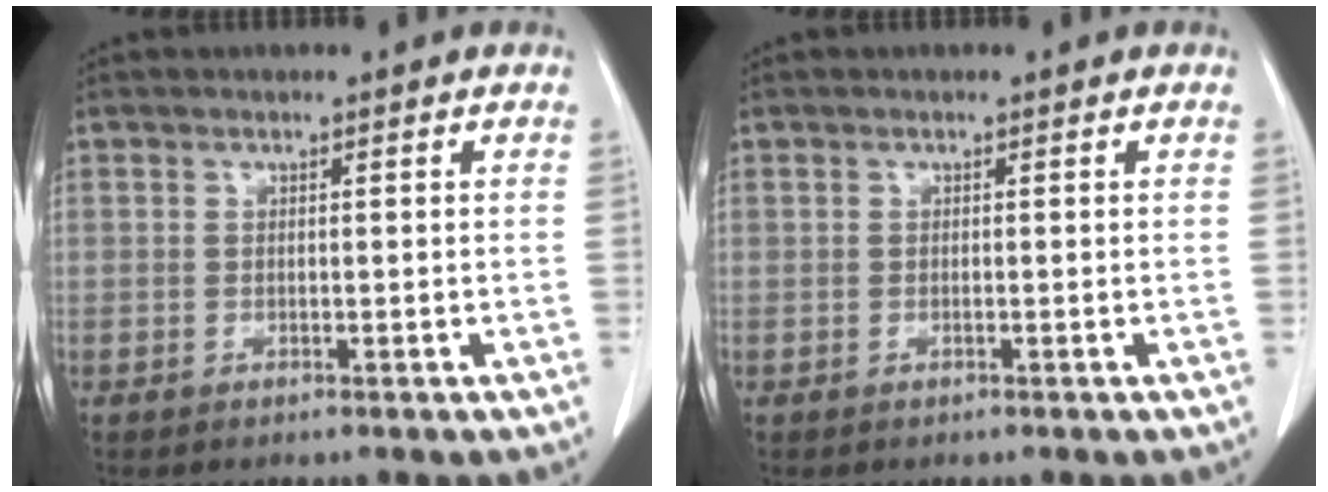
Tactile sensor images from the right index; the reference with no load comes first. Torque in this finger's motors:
{"motor_torque": [-0.01, 0.09, 0.01, 0.00]}